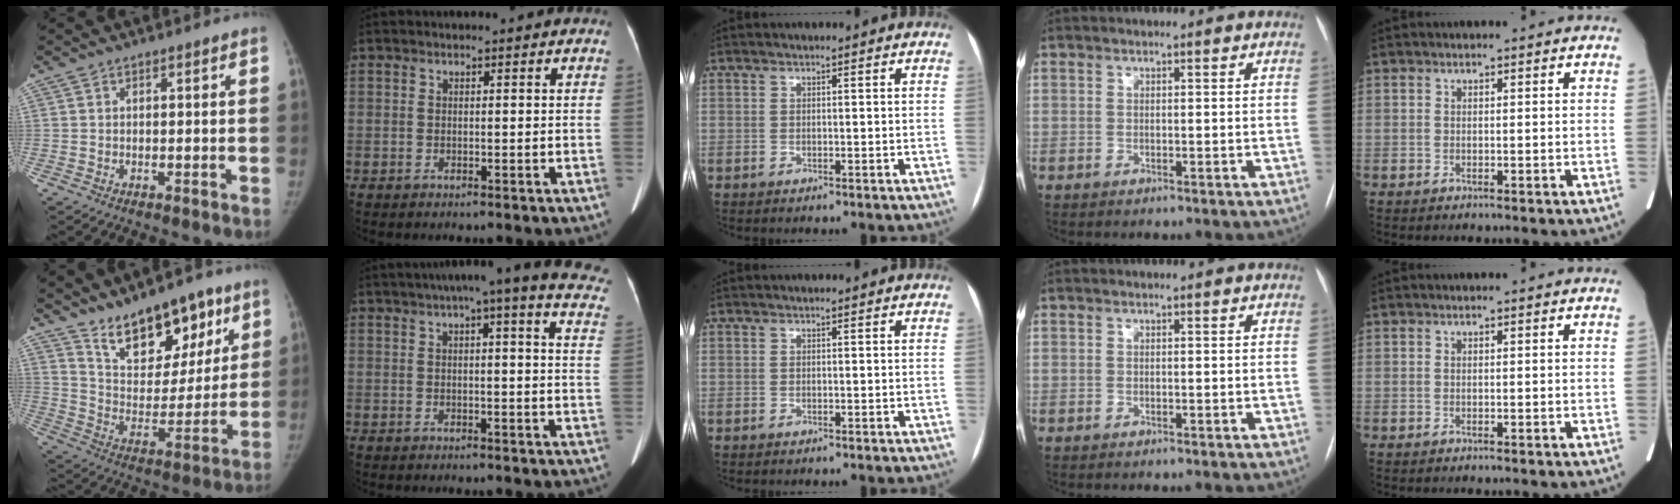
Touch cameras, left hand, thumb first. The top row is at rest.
{"thumb": {"total": 16.6, "force": [11.2, 8.4, 8.9], "torque": [-0.081, -0.068, 0.193]}, "index": {"total": 21.8, "force": [17.6, 2.3, 12.7], "torque": [-0.165, -0.002, 0.189]}}